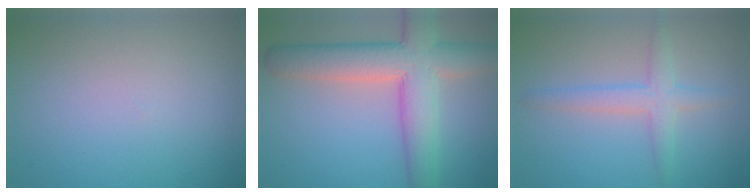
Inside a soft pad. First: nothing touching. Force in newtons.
{"total": 8.6, "press": 8.6, "slide": 0.5}
{"total": 2.7, "press": 2.7, "slide": 0.2}